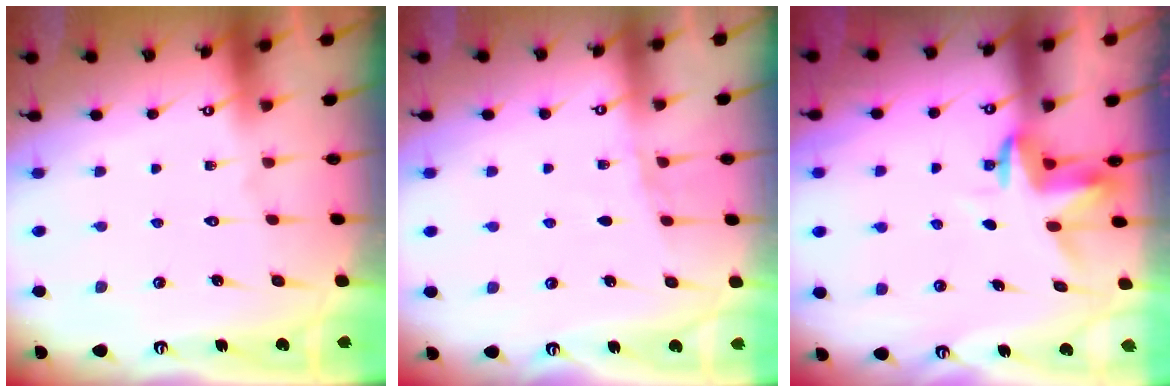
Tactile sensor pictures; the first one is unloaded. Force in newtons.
{"total": 3.8, "press": 3.6, "slide": 1.1}
{"total": 3.6, "press": 3.6, "slide": 0.2}